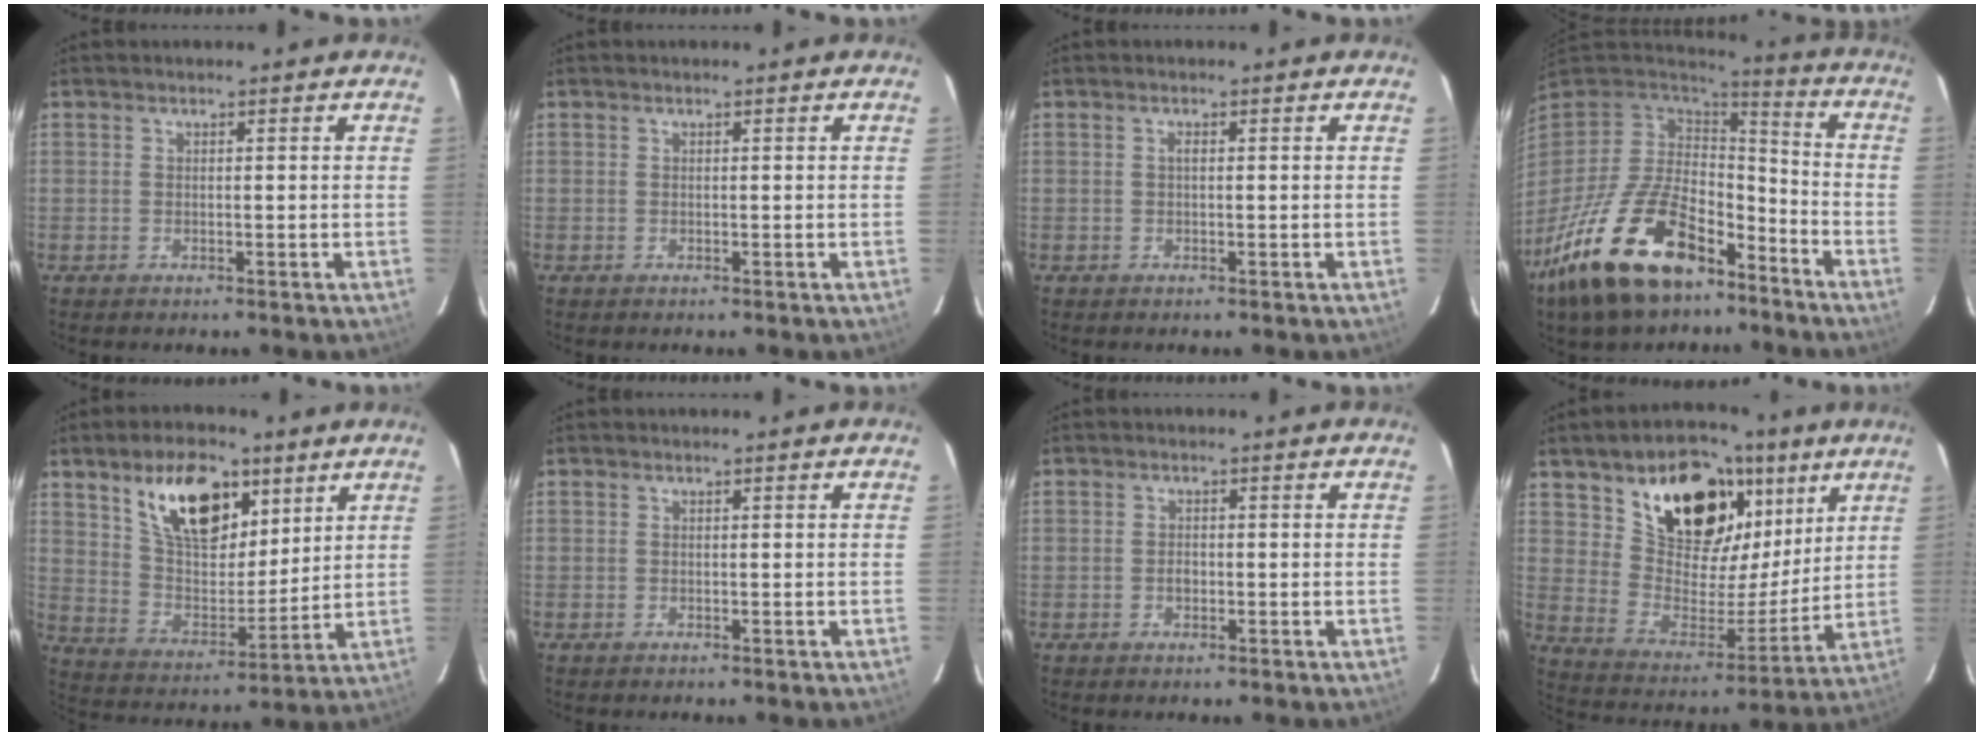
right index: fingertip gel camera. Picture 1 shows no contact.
{"total": 0.0}
{"total": 0.7, "force": [0.0, 0.2, 0.6], "torque": [-0.012, 0.004, -0.001]}
{"total": 24.4, "force": [-14.6, 12.3, 15.2], "torque": [-0.306, -0.020, -0.240]}
{"total": 16.7, "force": [9.1, 8.6, 11.1], "torque": [-0.189, 0.012, 0.170]}
{"total": 0.0}
{"total": 1.5, "force": [-0.5, 1.1, 0.9], "torque": [-0.017, 0.003, -0.009]}
{"total": 20.9, "force": [11.2, 13.2, 11.8], "torque": [-0.215, 0.032, 0.208]}